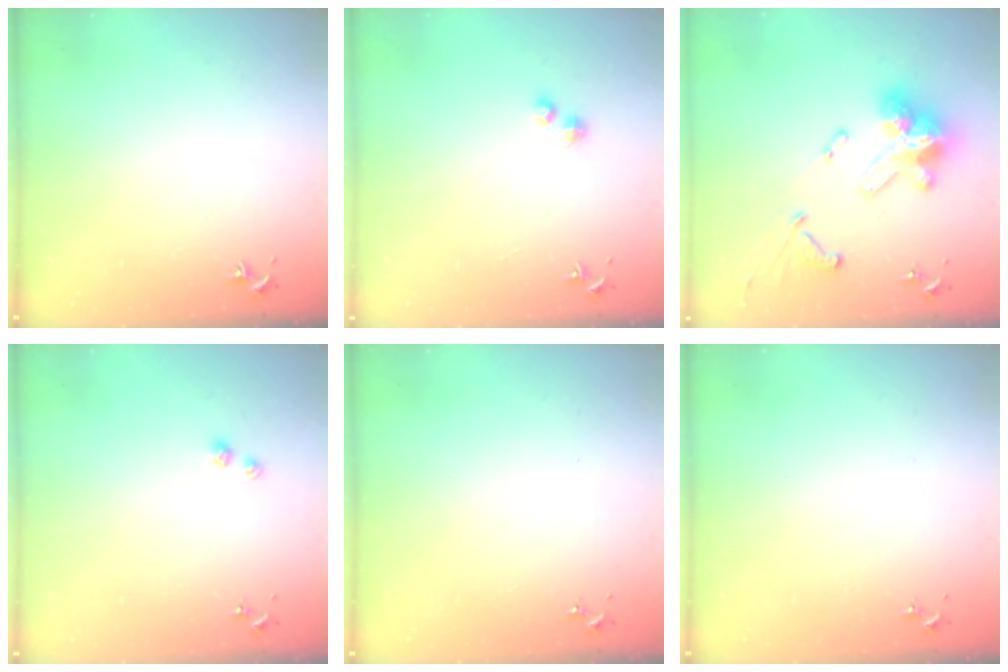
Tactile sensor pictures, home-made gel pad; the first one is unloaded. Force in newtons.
{"total": 1.6, "press": 1.6, "slide": 0.2}
{"total": 19.9, "press": 19.7, "slide": 2.2}
{"total": 3.2, "press": 3.1, "slide": 0.4}
{"total": 0.0}
{"total": 0.0}